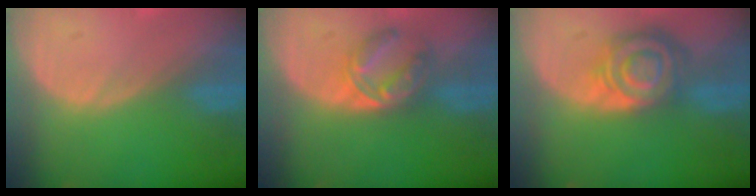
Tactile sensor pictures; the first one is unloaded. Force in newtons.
{"total": 5.8, "press": 5.5, "slide": 1.8}
{"total": 8.6, "press": 7.4, "slide": 4.4}